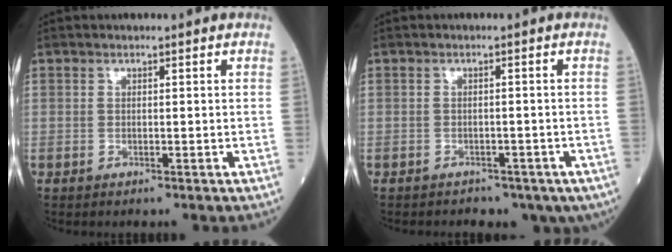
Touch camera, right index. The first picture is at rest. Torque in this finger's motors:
{"motor_torque": [-0.15, -1.02, 0.23, 0.03]}